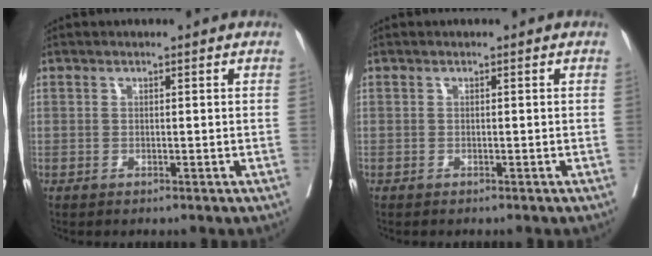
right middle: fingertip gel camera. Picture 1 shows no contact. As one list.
[{"total": 0.8, "force": [-0.7, 0.1, 0.3], "torque": [0.000, 0.000, -0.009]}]